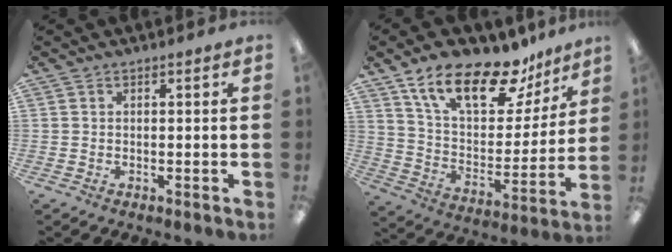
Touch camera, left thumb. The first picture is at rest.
{"total": 20.9, "force": [13.9, 9.1, 12.6], "torque": [-0.213, -0.078, 0.241]}